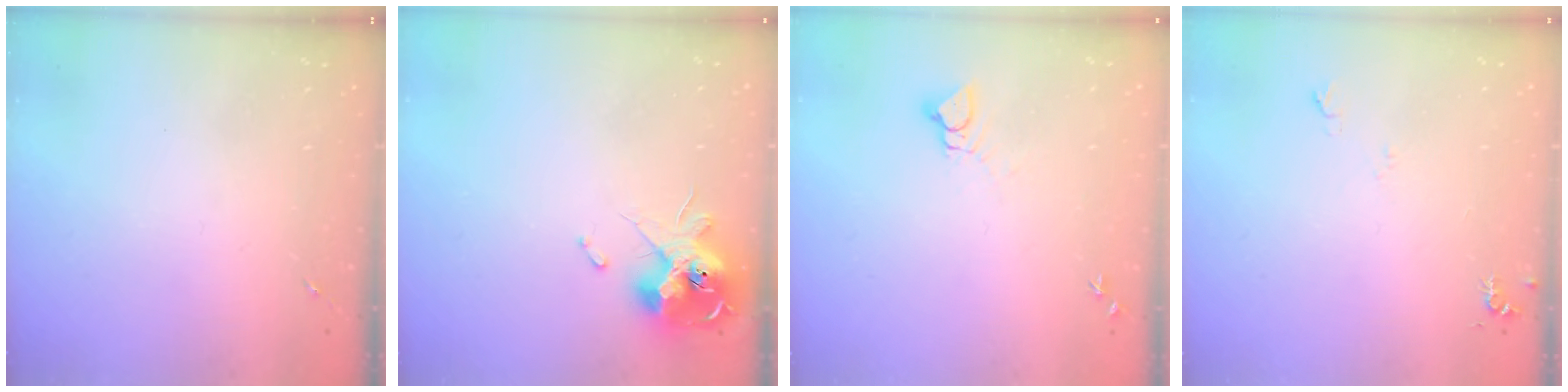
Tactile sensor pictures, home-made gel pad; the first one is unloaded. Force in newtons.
{"total": 13.9, "press": 13.8, "slide": 1.9}
{"total": 3.9, "press": 3.9, "slide": 0.2}
{"total": 5.5, "press": 5.5, "slide": 0.7}